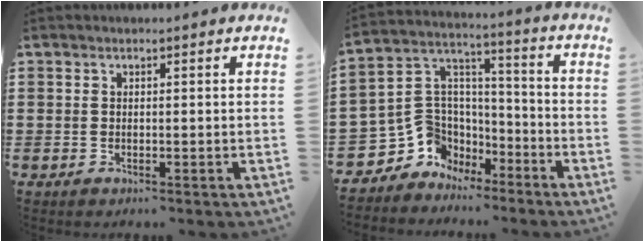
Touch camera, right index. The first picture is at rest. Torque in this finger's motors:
{"motor_torque": [0.40, 0.40, 0.14, 0.00]}